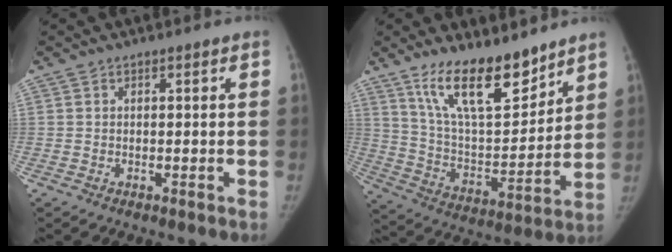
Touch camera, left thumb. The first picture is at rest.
{"total": 17.4, "force": [12.7, 6.1, 10.2], "torque": [-0.130, -0.084, 0.232]}